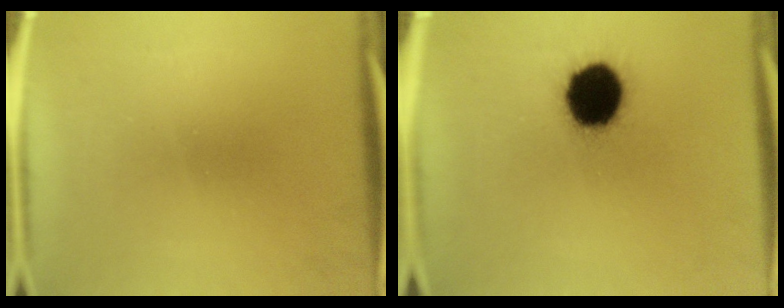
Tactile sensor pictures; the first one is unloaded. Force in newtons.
{"total": 18.2}